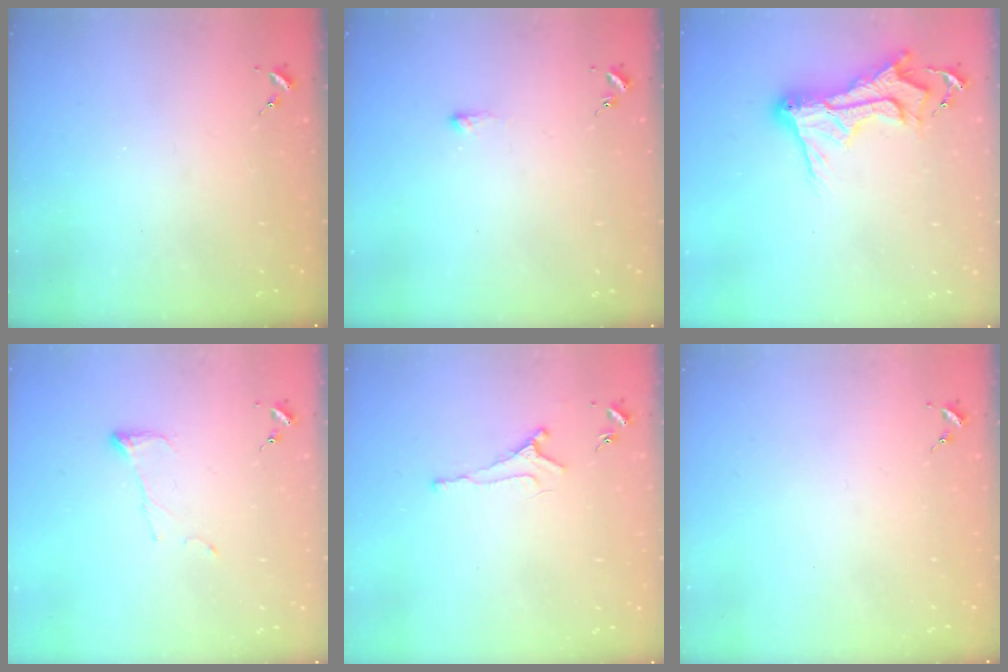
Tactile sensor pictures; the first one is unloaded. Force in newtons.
{"total": 2.7, "press": 2.7, "slide": 0.5}
{"total": 16.2, "press": 16.2, "slide": 1.2}
{"total": 5.7, "press": 5.7, "slide": 0.2}
{"total": 5.8, "press": 5.7, "slide": 0.8}
{"total": 0.0}